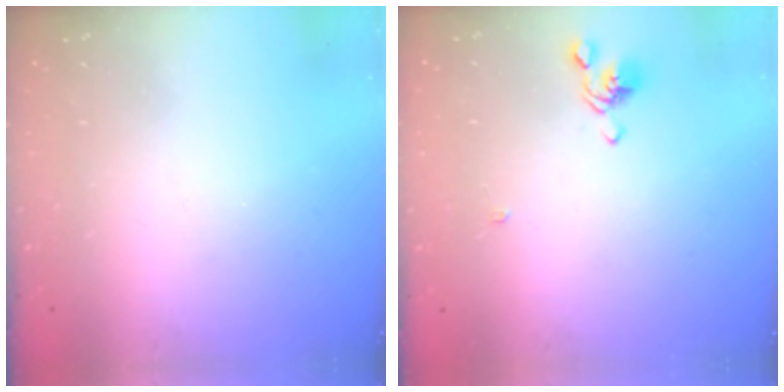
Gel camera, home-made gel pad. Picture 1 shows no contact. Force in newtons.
{"total": 0.7, "press": 0.0, "slide": 0.7}